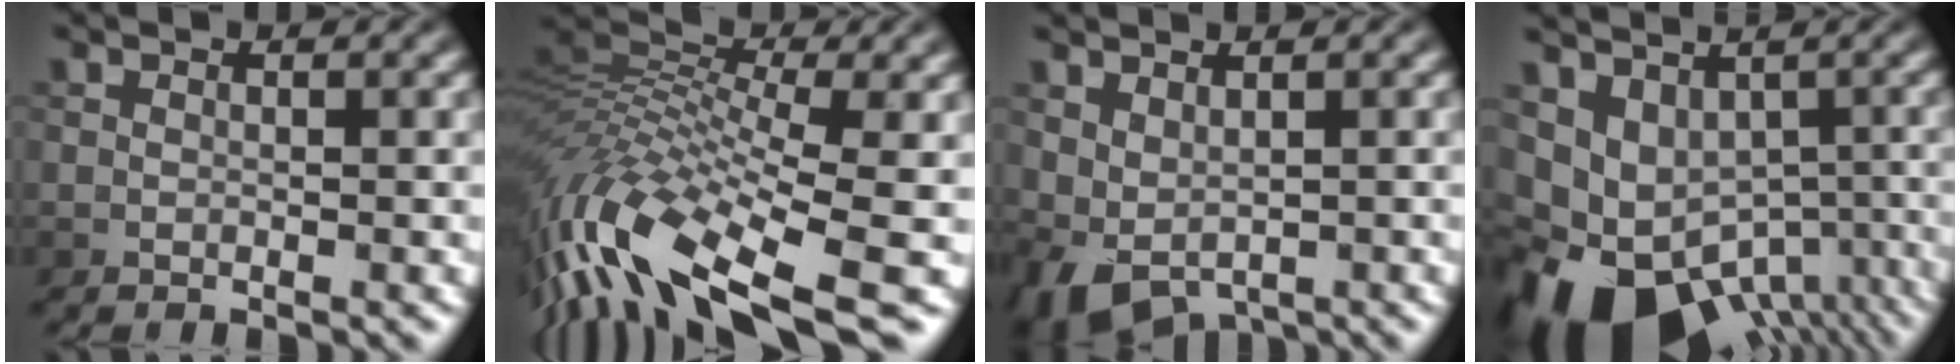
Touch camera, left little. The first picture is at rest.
{"total": 12.7, "force": [-4.7, 4.9, 10.8], "torque": [-0.235, 0.014, -0.084]}
{"total": 3.4, "force": [0.0, 2.1, 2.6], "torque": [-0.055, -0.010, 0.007]}
{"total": 11.7, "force": [-5.6, 8.0, 6.4], "torque": [-0.120, -0.027, -0.043]}